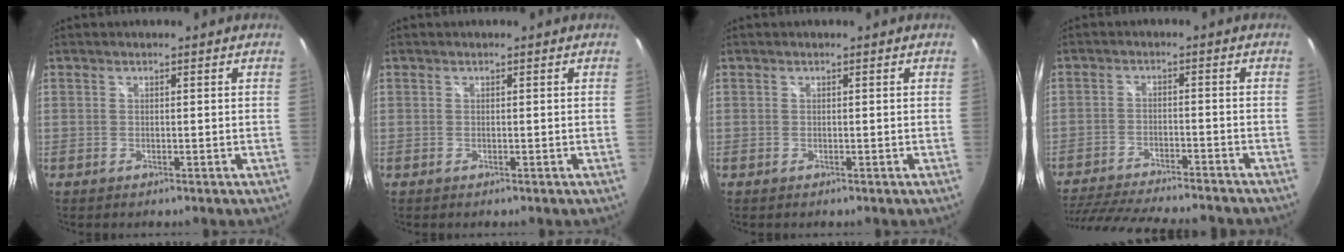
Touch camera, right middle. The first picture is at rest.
{"total": 0.0}
{"total": 0.0}
{"total": 20.5, "force": [-17.9, 3.9, 9.3], "torque": [-0.185, -0.030, -0.263]}